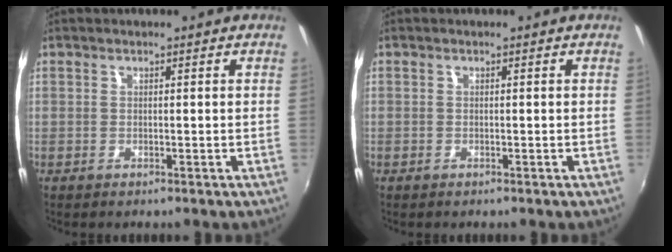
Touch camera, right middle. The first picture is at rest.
{"total": 0.6, "force": [-0.4, 0.4, 0.0], "torque": [0.000, 0.001, -0.007]}